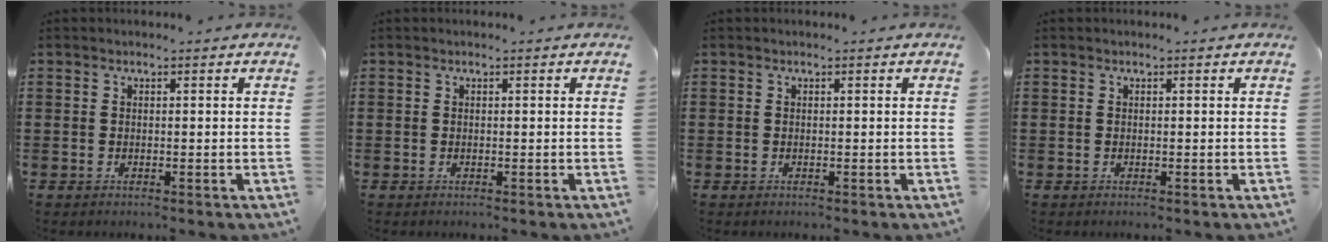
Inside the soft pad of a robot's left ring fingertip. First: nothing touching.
{"total": 0.0}
{"total": 0.0}
{"total": 0.0}